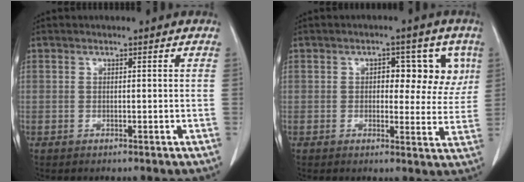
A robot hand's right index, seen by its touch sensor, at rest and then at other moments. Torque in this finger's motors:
{"motor_torque": [0.42, 0.59, 0.20, 0.04]}